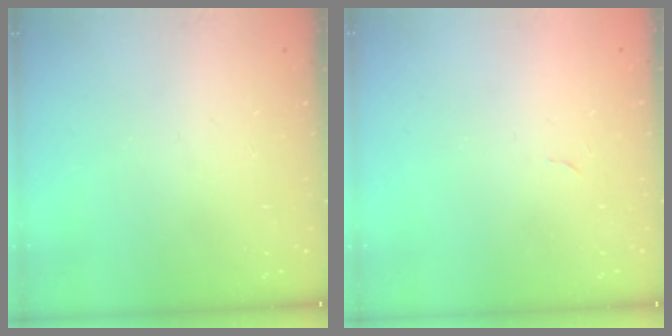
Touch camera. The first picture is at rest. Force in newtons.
{"total": 2.4, "press": 2.4, "slide": 0.4}